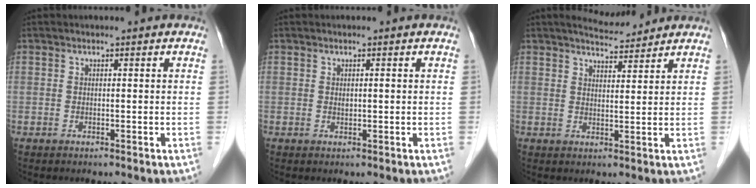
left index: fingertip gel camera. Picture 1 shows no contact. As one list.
[{"total": 0.8, "force": [0.2, 0.3, 0.7], "torque": [-0.014, 0.002, 0.005]}, {"total": 4.9, "force": [4.7, 0.7, 1.4], "torque": [-0.027, 0.006, 0.076]}]